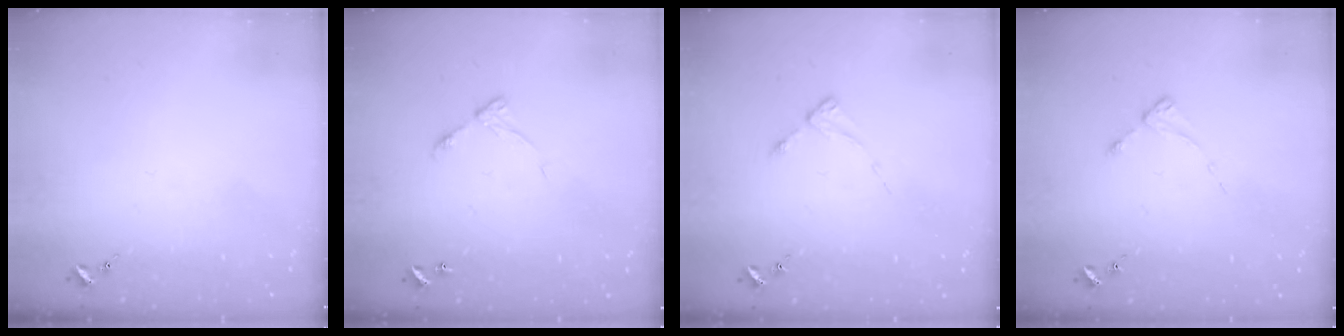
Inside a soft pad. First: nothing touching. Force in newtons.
{"total": 6.5, "press": 6.5, "slide": 0.5}
{"total": 2.6, "press": 2.6, "slide": 0.3}
{"total": 2.1, "press": 2.0, "slide": 0.4}